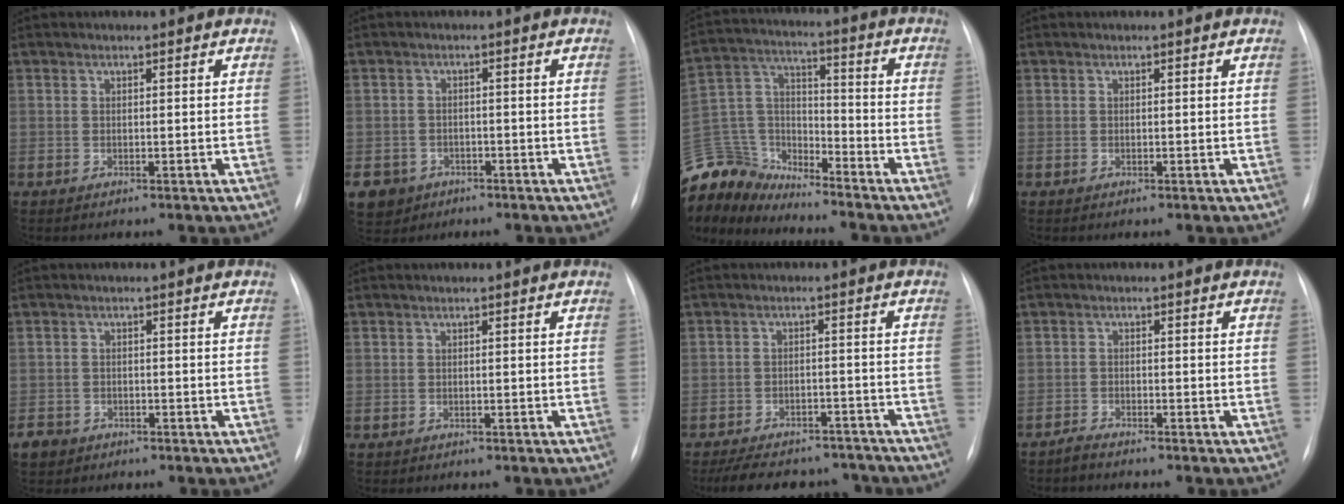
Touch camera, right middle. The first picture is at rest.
{"total": 7.1, "force": [-3.8, 5.9, 1.3], "torque": [-0.040, 0.001, -0.056]}
{"total": 14.2, "force": [-13.7, 3.2, 1.8], "torque": [-0.048, 0.041, -0.264]}
{"total": 0.0}
{"total": 2.8, "force": [-1.9, 2.0, 0.2], "torque": [-0.013, 0.004, -0.034]}
{"total": 0.0}
{"total": 14.4, "force": [-12.6, 5.4, 4.6], "torque": [-0.089, 0.009, -0.166]}
{"total": 1.5, "force": [-1.5, -0.1, 0.0], "torque": [-0.005, -0.007, -0.029]}